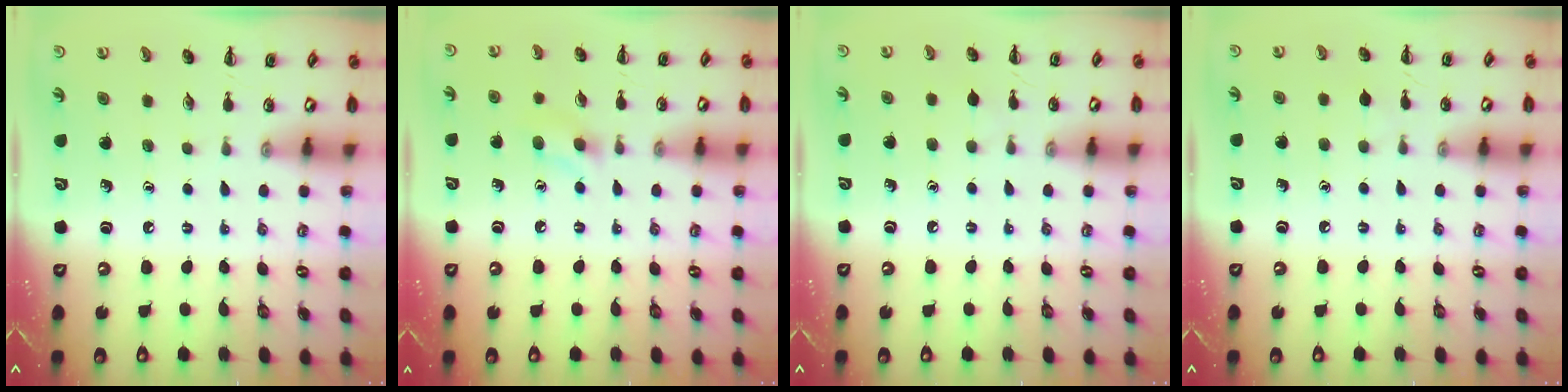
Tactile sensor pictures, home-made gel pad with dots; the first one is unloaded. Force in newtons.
{"total": 5.1, "press": 4.8, "slide": 1.7}
{"total": 3.4, "press": 3.2, "slide": 1.1}
{"total": 3.4, "press": 3.2, "slide": 1.1}